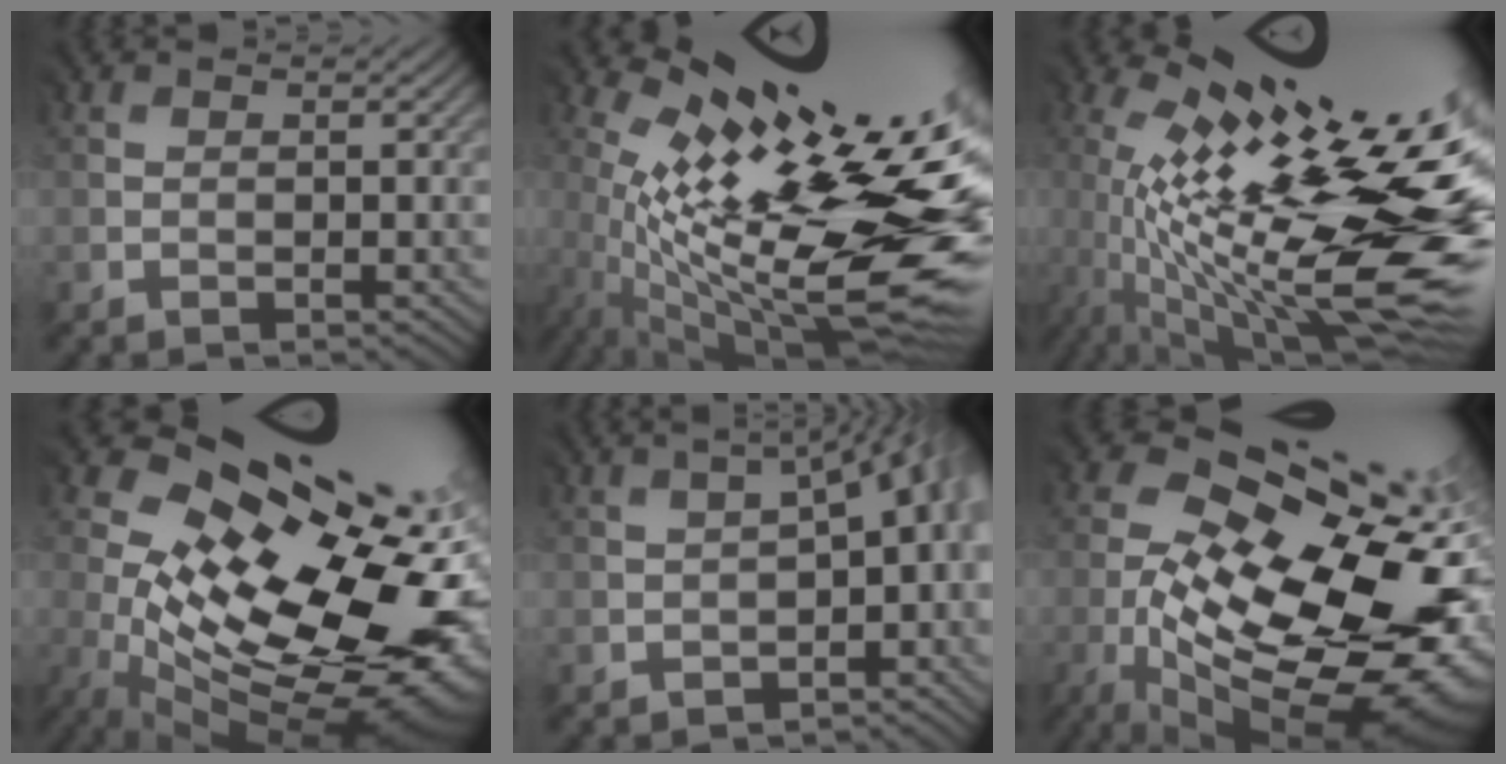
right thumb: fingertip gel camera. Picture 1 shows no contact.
{"total": 16.8, "force": [-0.2, 6.0, 15.7], "torque": [-0.252, -0.009, 0.002]}
{"total": 17.2, "force": [-2.1, 5.0, 16.3], "torque": [-0.255, -0.005, -0.032]}
{"total": 17.1, "force": [-0.3, 8.9, 14.7], "torque": [-0.220, -0.014, 0.023]}
{"total": 7.0, "force": [-2.7, 3.1, 5.6], "torque": [-0.053, -0.012, -0.024]}
{"total": 18.3, "force": [-4.9, 8.4, 15.5], "torque": [-0.228, -0.010, -0.059]}